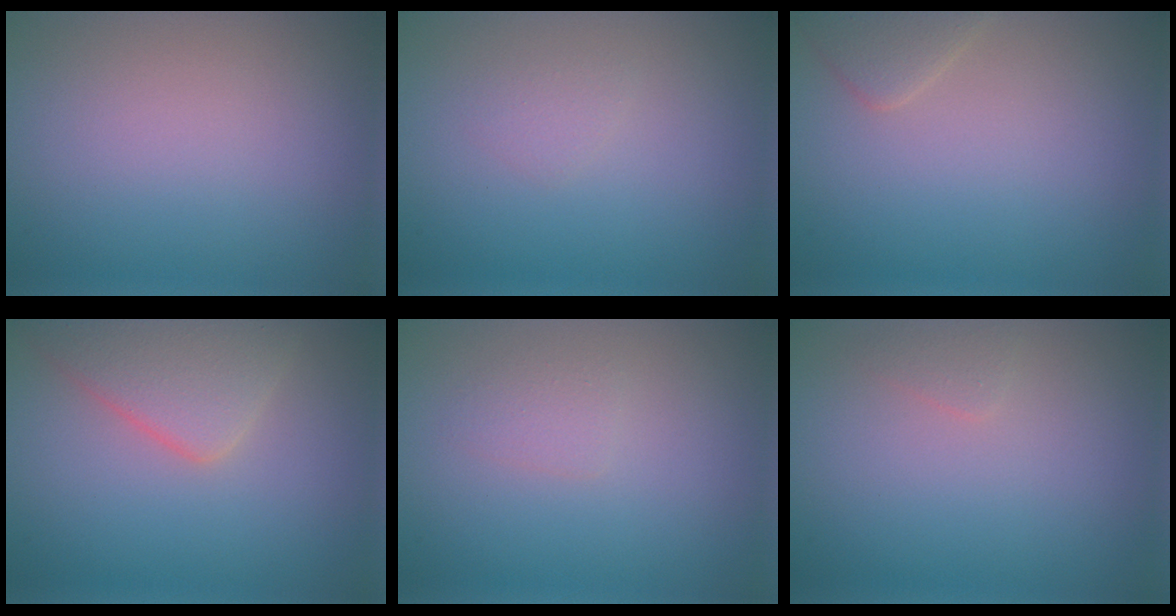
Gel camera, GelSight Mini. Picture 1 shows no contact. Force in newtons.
{"total": 0.8, "press": 0.8, "slide": 0.0}
{"total": 1.7, "press": 1.7, "slide": 0.1}
{"total": 4.7, "press": 4.7, "slide": 0.1}
{"total": 1.0, "press": 1.0, "slide": 0.2}
{"total": 0.7, "press": 0.7, "slide": 0.0}